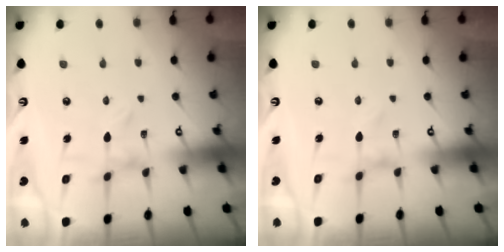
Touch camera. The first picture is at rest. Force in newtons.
{"total": 0.0}